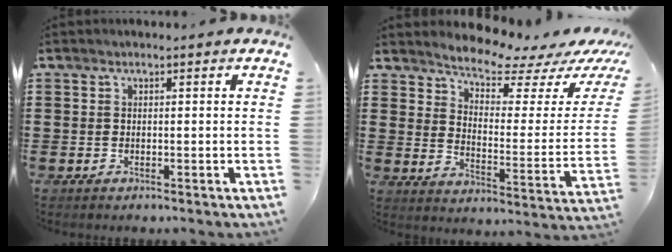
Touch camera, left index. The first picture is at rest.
{"total": 6.7, "force": [6.2, 0.9, 2.3], "torque": [-0.060, -0.050, 0.104]}